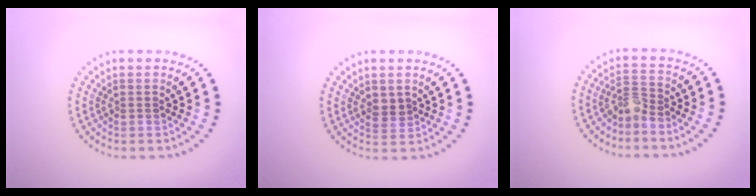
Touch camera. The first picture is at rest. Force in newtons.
{"total": 1.5, "press": 1.3, "slide": 0.7}
{"total": 2.1, "press": 1.6, "slide": 1.3}